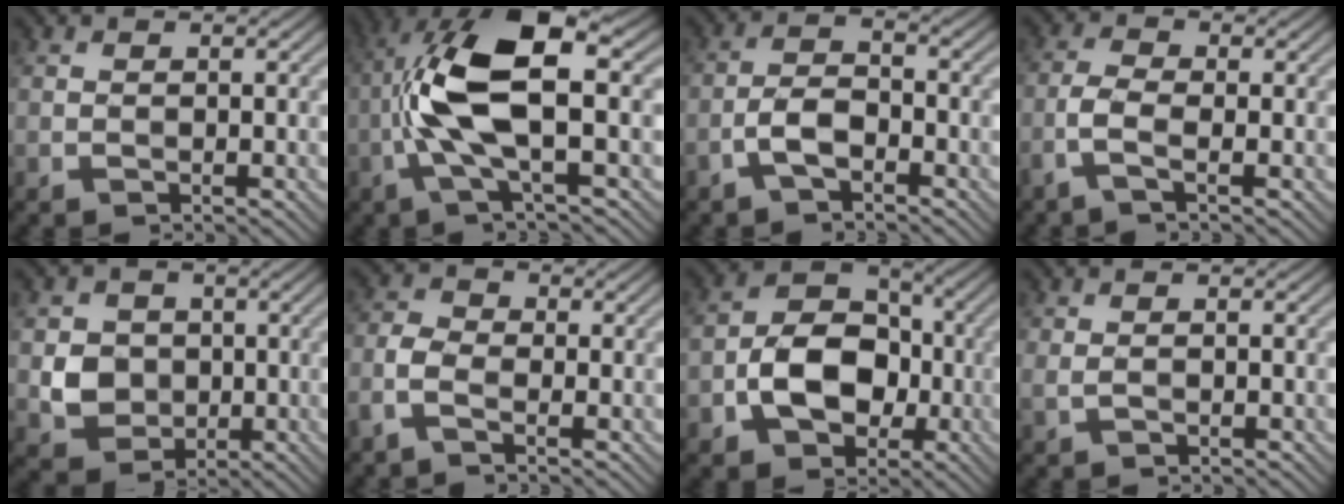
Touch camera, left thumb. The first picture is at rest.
{"total": 11.0, "force": [-0.5, 3.3, 10.5], "torque": [-0.225, 0.021, -0.016]}
{"total": 3.8, "force": [-2.4, 1.3, 2.7], "torque": [-0.058, 0.009, -0.055]}
{"total": 3.1, "force": [-1.4, 0.8, 2.6], "torque": [-0.070, 0.006, -0.038]}
{"total": 5.2, "force": [-0.2, 4.8, 2.2], "torque": [-0.057, -0.002, -0.011]}
{"total": 3.7, "force": [-1.9, 1.9, 2.6], "torque": [-0.070, 0.008, -0.052]}
{"total": 9.2, "force": [-2.7, 6.6, 5.9], "torque": [-0.107, -0.001, -0.057]}
{"total": 1.5, "force": [0.0, 0.7, 1.3], "torque": [-0.036, 0.001, 0.001]}